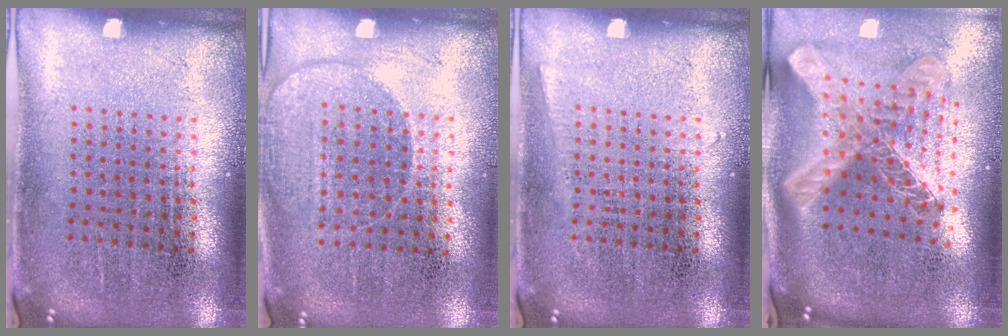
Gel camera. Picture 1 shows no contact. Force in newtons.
{"total": 1.4, "press": 1.3, "slide": 0.5}
{"total": 0.7, "press": 0.7, "slide": 0.0}
{"total": 2.8, "press": 2.0, "slide": 1.9}